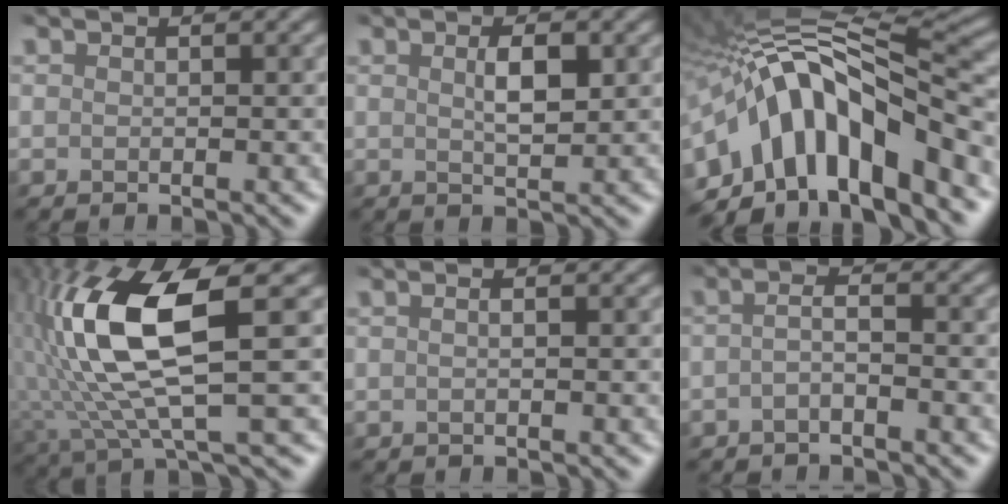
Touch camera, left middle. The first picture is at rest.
{"total": 2.0, "force": [0.8, 0.3, 1.8], "torque": [-0.038, 0.004, 0.016]}
{"total": 14.2, "force": [-3.3, 6.2, 12.3], "torque": [-0.185, 0.030, -0.056]}
{"total": 10.8, "force": [2.3, 2.7, 10.2], "torque": [-0.208, 0.009, 0.050]}
{"total": 0.5, "force": [-0.1, 0.0, 0.5], "torque": [-0.004, 0.000, -0.007]}
{"total": 1.3, "force": [-0.8, -0.1, 1.1], "torque": [-0.025, 0.006, -0.021]}